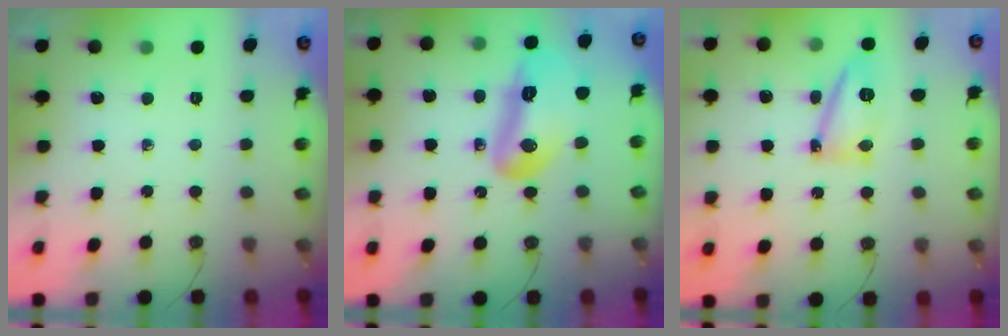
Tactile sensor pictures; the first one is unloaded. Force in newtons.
{"total": 13.5, "press": 13.3, "slide": 2.1}
{"total": 12.5, "press": 12.4, "slide": 1.1}